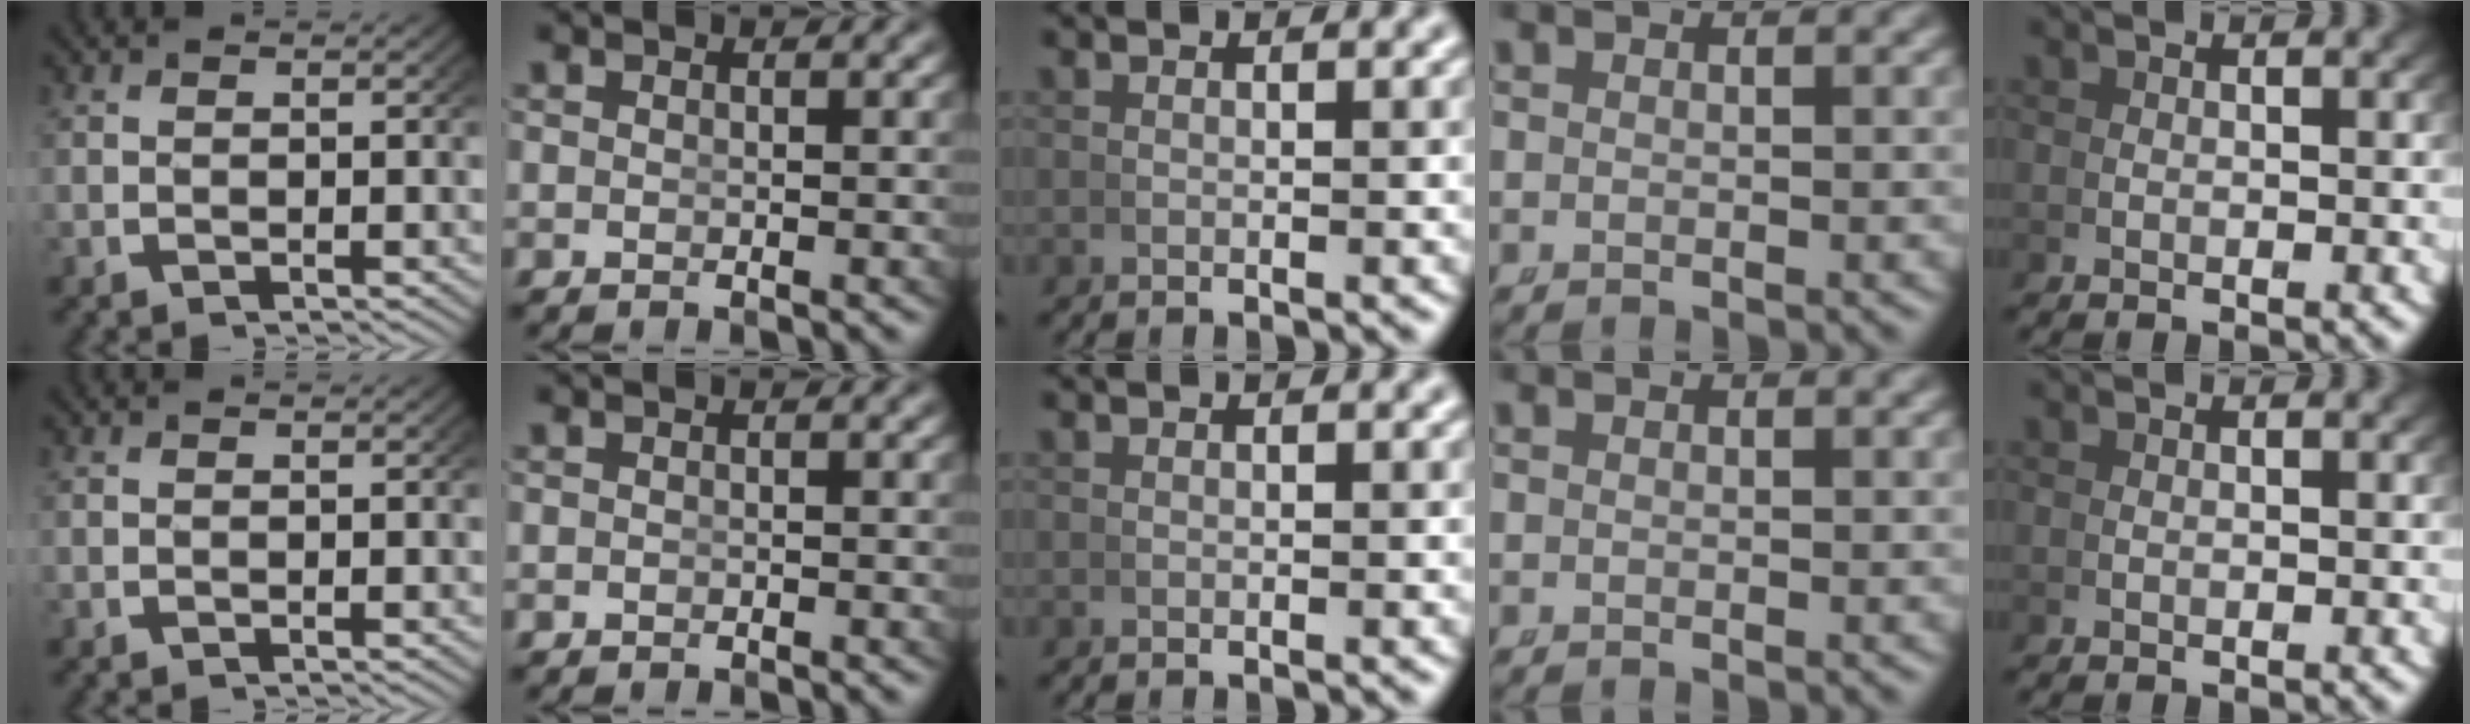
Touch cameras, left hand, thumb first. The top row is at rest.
{"index": {"total": 0.5, "force": [-0.5, -0.2, -0.1], "torque": [-0.001, -0.012, -0.001]}}